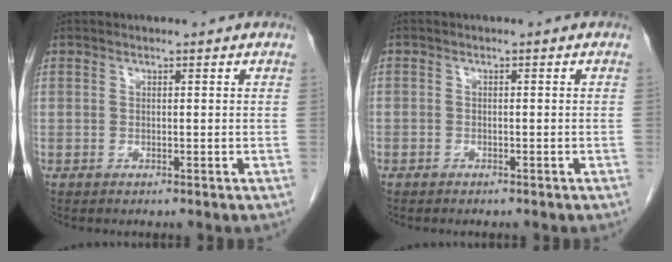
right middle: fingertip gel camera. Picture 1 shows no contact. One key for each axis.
{"total": 0.7, "fx": -0.5, "fy": 0.4, "fz": 0.1, "tx": -0.002, "ty": 0.003, "tz": -0.009}